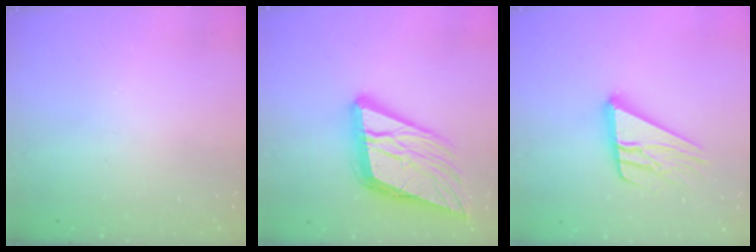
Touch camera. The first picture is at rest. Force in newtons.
{"total": 20.5, "press": 20.2, "slide": 3.3}
{"total": 15.4, "press": 15.3, "slide": 1.4}